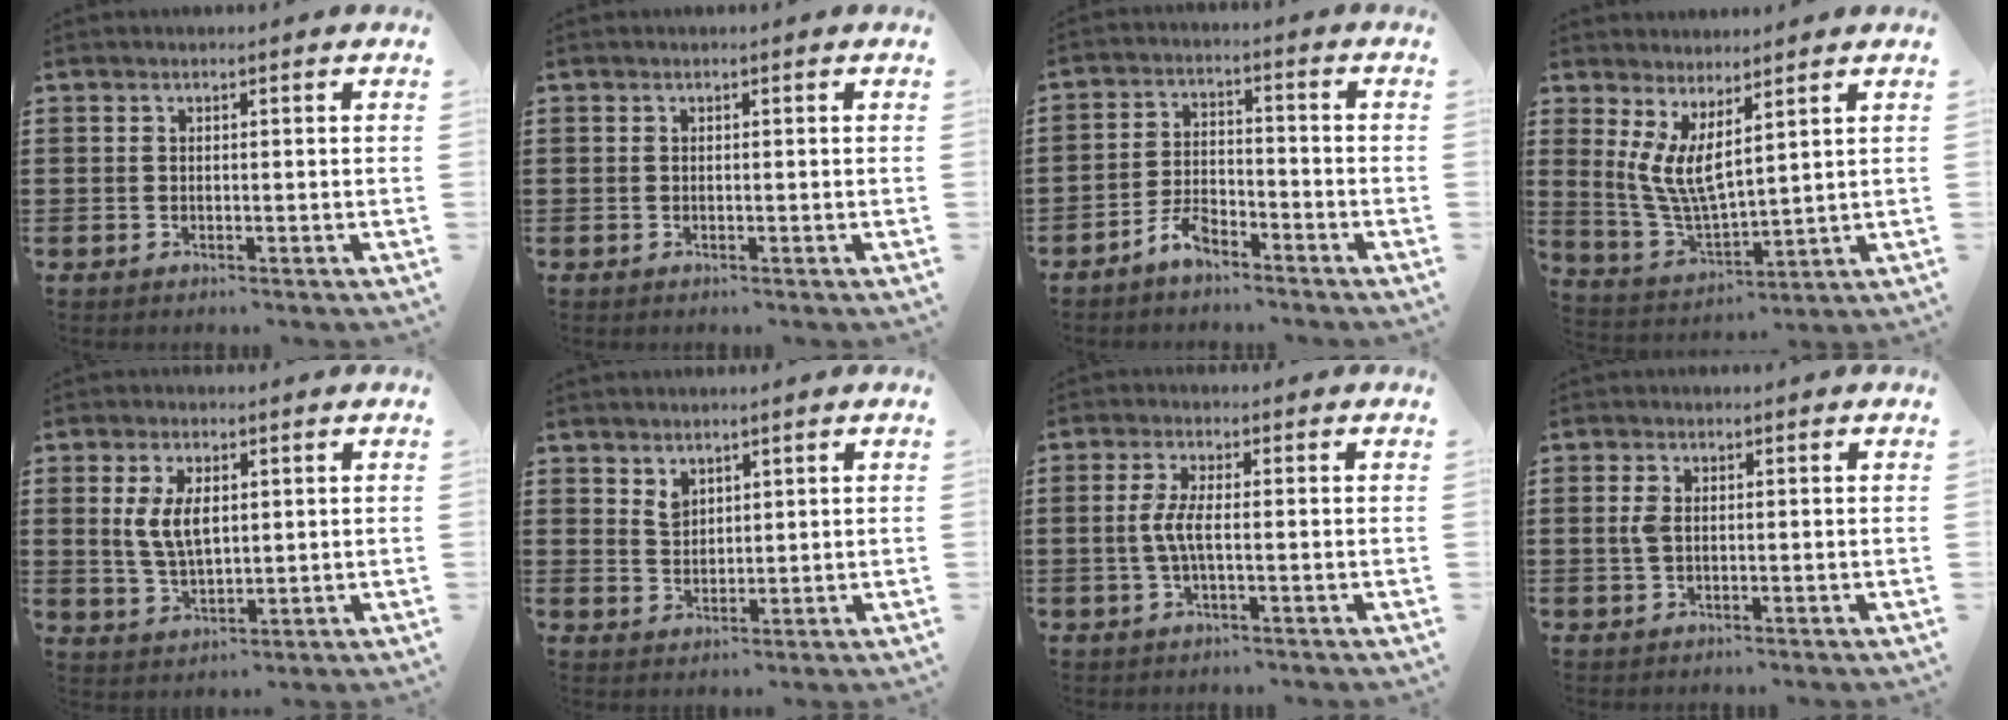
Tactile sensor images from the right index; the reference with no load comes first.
{"total": 0.0}
{"total": 4.7, "force": [-4.0, 1.6, 1.9], "torque": [-0.047, 0.009, -0.082]}
{"total": 5.7, "force": [2.2, 1.8, 5.0], "torque": [-0.125, -0.019, 0.034]}
{"total": 6.1, "force": [1.2, 3.1, 5.1], "torque": [-0.113, 0.007, 0.019]}
{"total": 2.5, "force": [2.0, 1.4, 0.6], "torque": [-0.017, 0.003, 0.038]}
{"total": 3.9, "force": [-0.4, 0.8, 3.8], "torque": [-0.092, -0.006, -0.017]}
{"total": 2.2, "force": [0.2, 1.1, 1.9], "torque": [-0.048, 0.002, -0.001]}